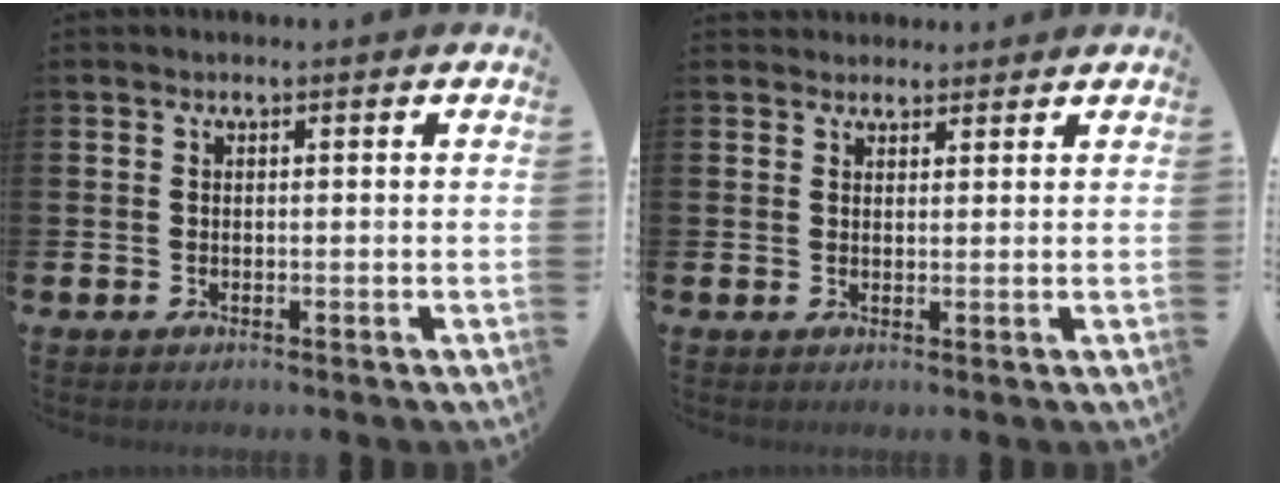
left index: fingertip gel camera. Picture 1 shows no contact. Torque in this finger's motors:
{"motor_torque": [-0.36, -0.94, 0.16, 0.01]}